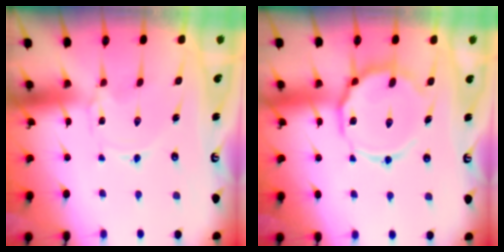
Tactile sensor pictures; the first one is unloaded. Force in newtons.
{"total": 13.6, "press": 13.6, "slide": 1.1}